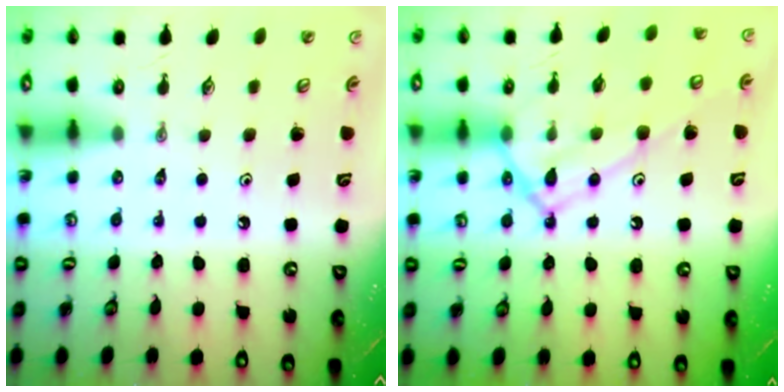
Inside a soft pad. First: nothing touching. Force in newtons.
{"total": 13.9, "press": 13.9, "slide": 0.5}